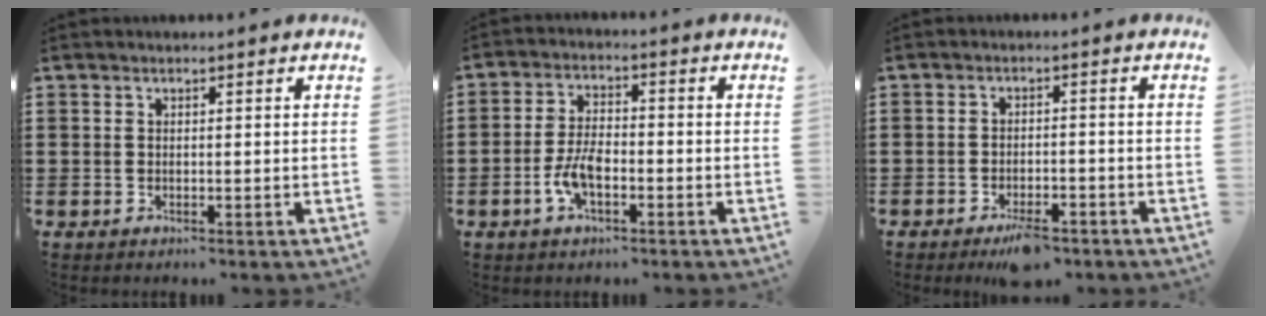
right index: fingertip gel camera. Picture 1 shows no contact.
{"total": 5.6, "force": [-2.1, 2.5, 4.5], "torque": [-0.103, -0.001, -0.044]}
{"total": 3.6, "force": [-3.0, 0.9, 1.8], "torque": [-0.037, 0.003, -0.059]}